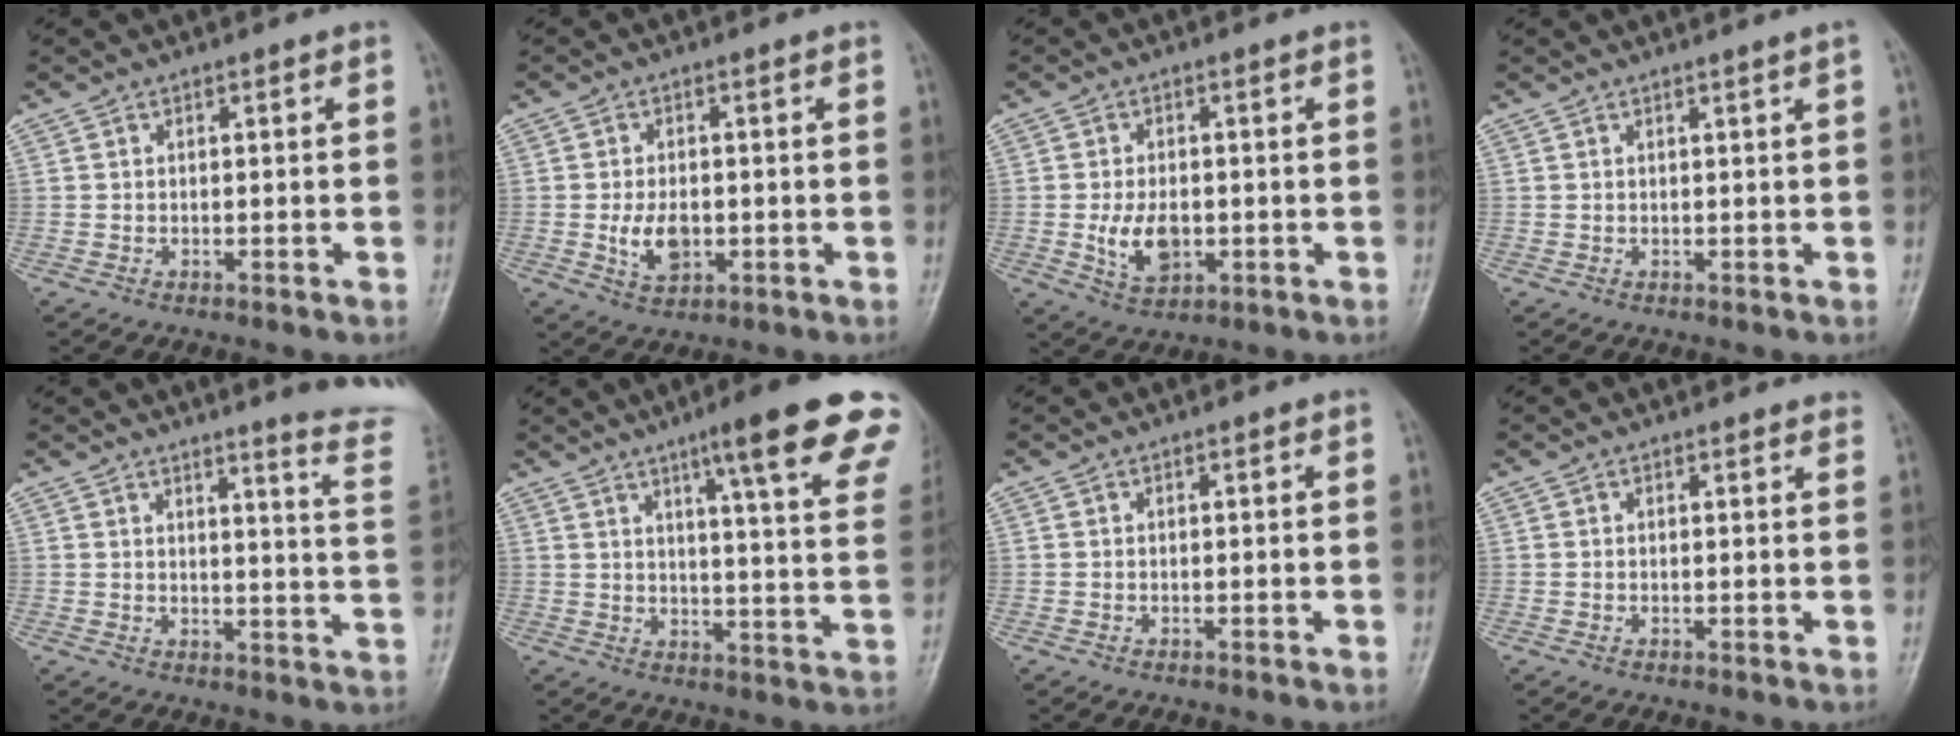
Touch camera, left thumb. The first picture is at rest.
{"total": 5.4, "force": [-0.7, 3.4, 4.2], "torque": [-0.070, -0.005, -0.005]}
{"total": 6.5, "force": [-0.8, 4.1, 5.0], "torque": [-0.083, -0.007, -0.007]}
{"total": 1.1, "force": [0.6, -0.4, 0.8], "torque": [-0.020, -0.005, 0.013]}
{"total": 13.4, "force": [11.4, -0.3, 6.9], "torque": [-0.071, -0.106, 0.117]}
{"total": 18.9, "force": [12.0, 1.9, 14.5], "torque": [-0.168, -0.046, 0.145]}
{"total": 0.0}
{"total": 2.2, "force": [2.1, 0.6, 0.3], "torque": [0.002, -0.007, 0.015]}